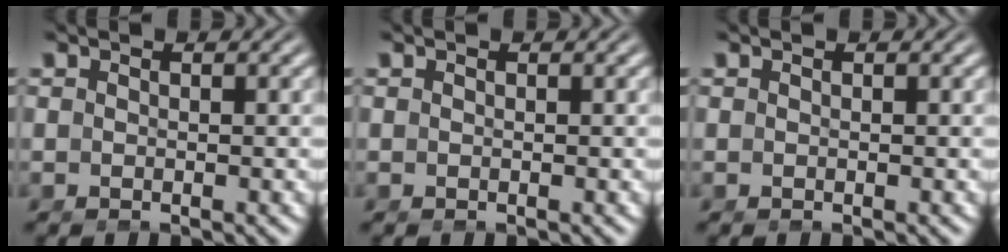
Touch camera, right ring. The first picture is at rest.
{"total": 0.0}
{"total": 0.0}